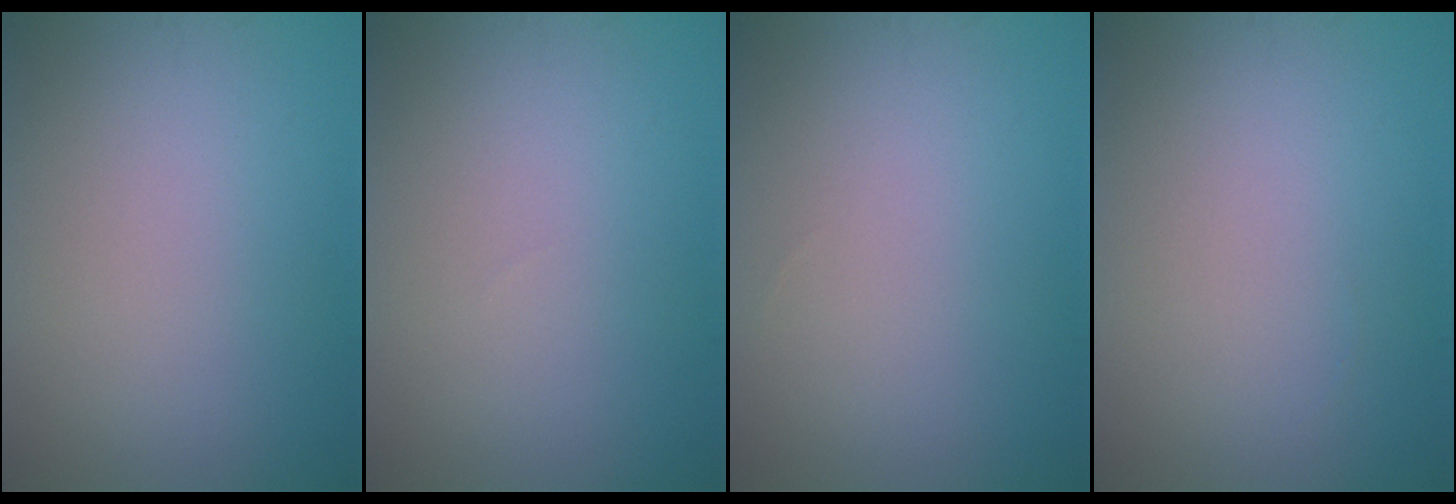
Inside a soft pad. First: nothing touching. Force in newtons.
{"total": 0.0}
{"total": 0.0}
{"total": 0.0}